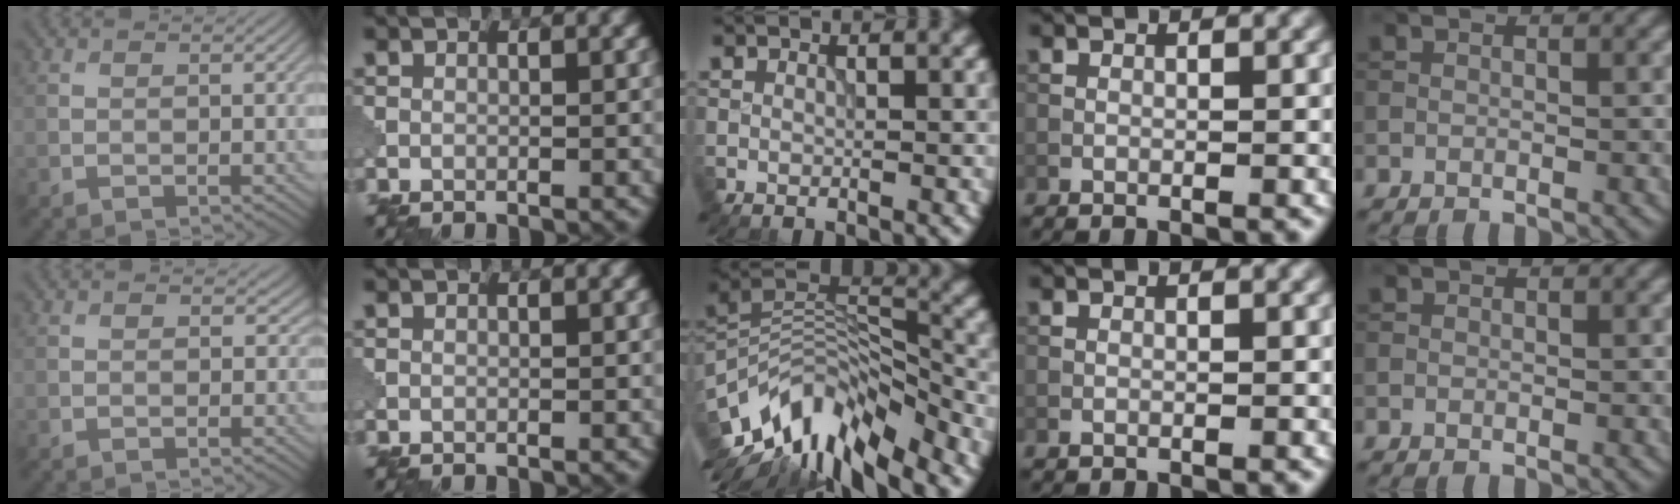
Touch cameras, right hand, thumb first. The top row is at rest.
{"thumb": {"total": 0.7, "force": [0.0, 0.7, 0.1], "torque": [-0.004, -0.005, -0.002]}, "middle": {"total": 11.7, "force": [-7.9, 4.2, 7.5], "torque": [-0.134, 0.011, -0.150]}}